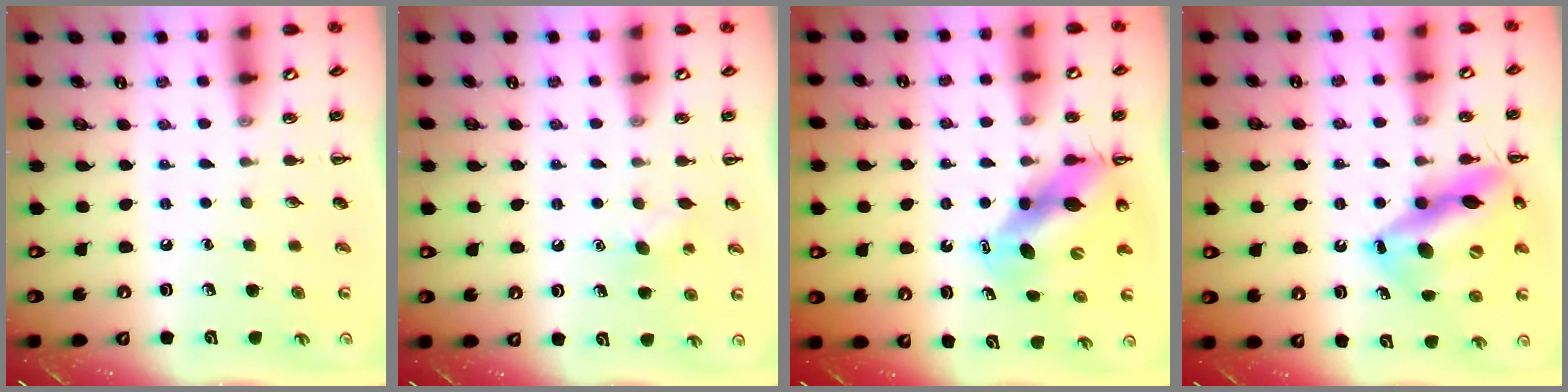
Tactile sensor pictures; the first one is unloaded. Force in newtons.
{"total": 5.1, "press": 4.9, "slide": 1.5}
{"total": 11.1, "press": 10.6, "slide": 3.0}
{"total": 17.5, "press": 16.9, "slide": 4.7}